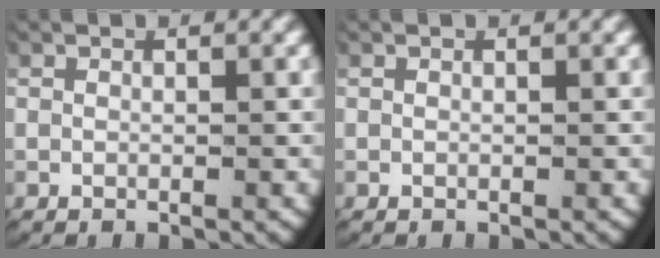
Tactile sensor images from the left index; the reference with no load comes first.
{"total": 0.0}